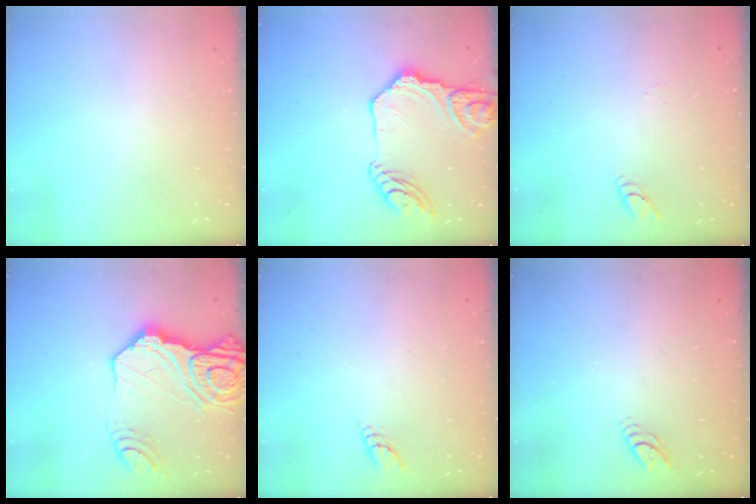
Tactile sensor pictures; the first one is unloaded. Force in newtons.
{"total": 16.9, "press": 16.8, "slide": 1.9}
{"total": 2.8, "press": 2.8, "slide": 0.3}
{"total": 22.5, "press": 22.4, "slide": 2.8}
{"total": 3.1, "press": 3.1, "slide": 0.3}
{"total": 3.6, "press": 3.5, "slide": 0.3}